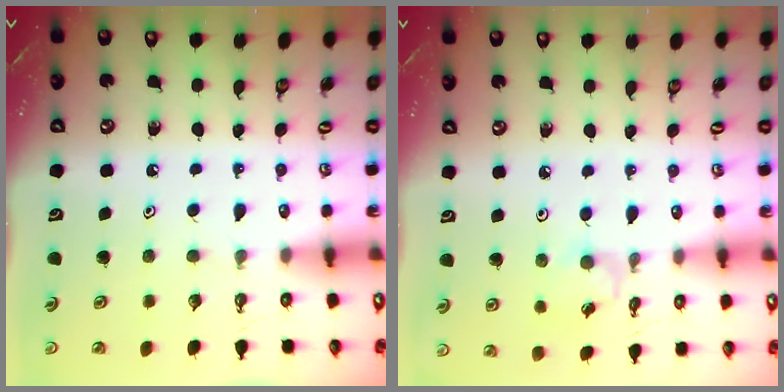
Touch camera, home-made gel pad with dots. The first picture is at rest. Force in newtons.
{"total": 3.3, "press": 3.3, "slide": 0.3}